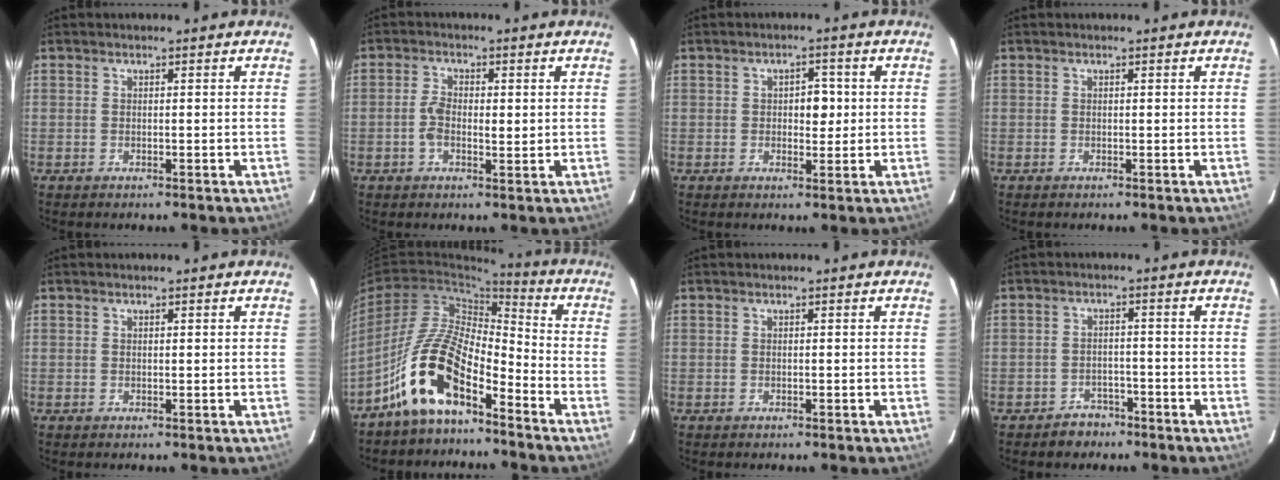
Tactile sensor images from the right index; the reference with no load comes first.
{"total": 4.1, "force": [0.0, 2.0, 3.6], "torque": [-0.070, 0.008, -0.002]}
{"total": 3.4, "force": [0.2, 2.0, 2.8], "torque": [-0.037, 0.008, 0.006]}
{"total": 0.0}
{"total": 0.0}
{"total": 11.6, "force": [-7.5, 3.7, 8.0], "torque": [-0.172, 0.020, -0.144]}
{"total": 0.0}
{"total": 3.4, "force": [-2.4, 2.3, 0.5], "torque": [-0.009, 0.009, -0.035]}